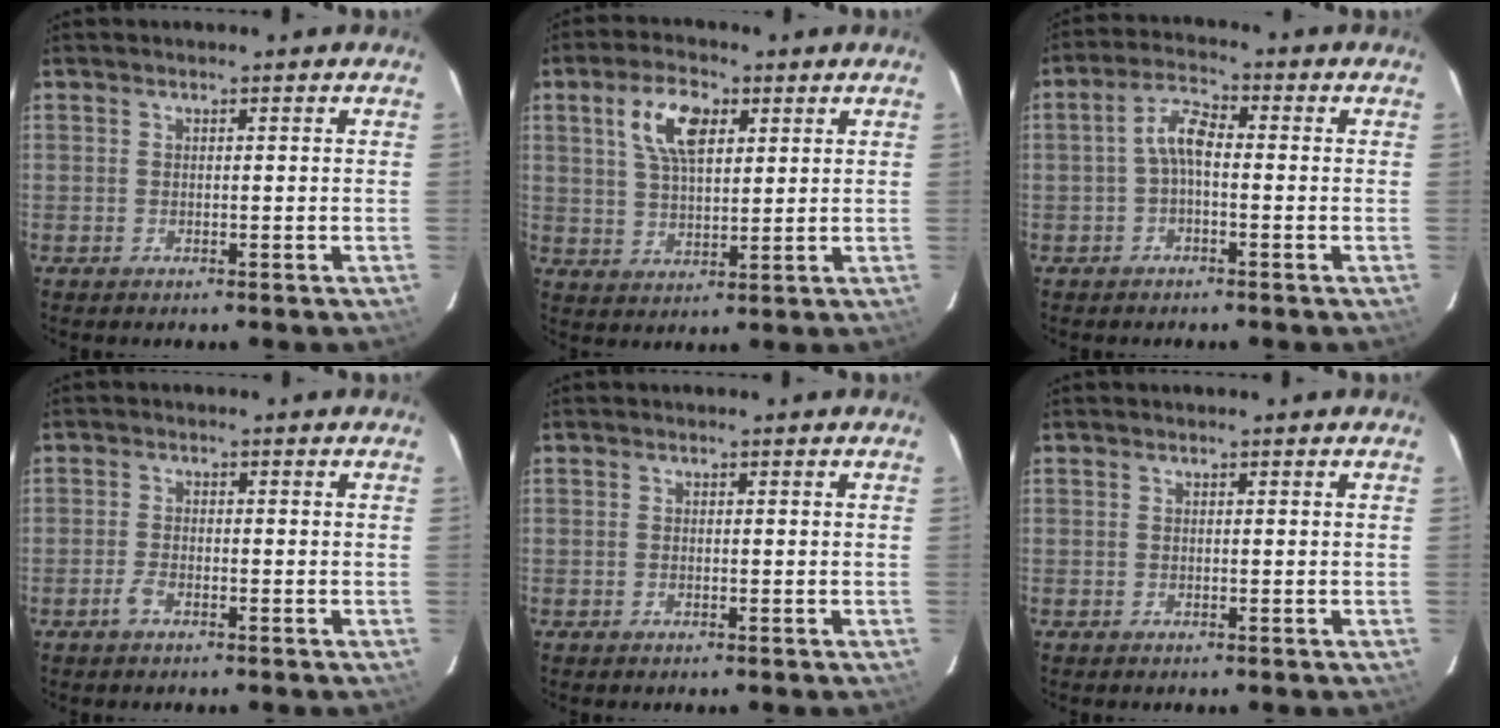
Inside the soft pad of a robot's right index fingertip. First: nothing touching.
{"total": 9.0, "force": [3.6, 4.3, 7.0], "torque": [-0.133, 0.017, 0.070]}
{"total": 4.5, "force": [-0.9, 1.9, 4.0], "torque": [-0.085, 0.018, -0.022]}
{"total": 2.2, "force": [-1.4, 0.8, 1.5], "torque": [-0.041, 0.001, -0.029]}
{"total": 0.0}
{"total": 0.0}